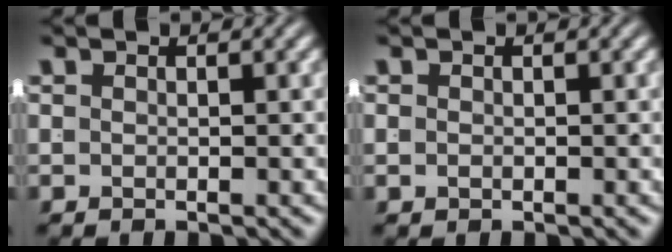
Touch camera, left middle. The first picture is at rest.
{"total": 0.0}